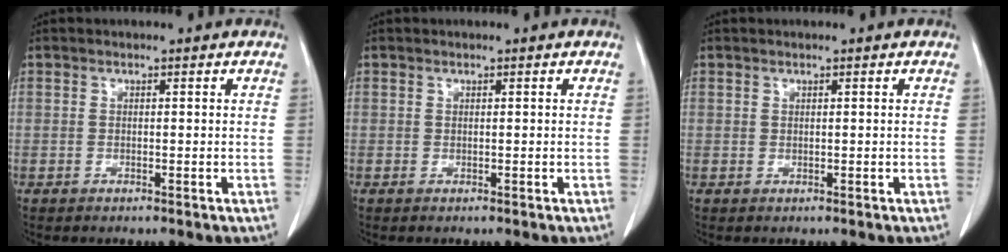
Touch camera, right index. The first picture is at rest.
{"total": 0.0}
{"total": 0.0}